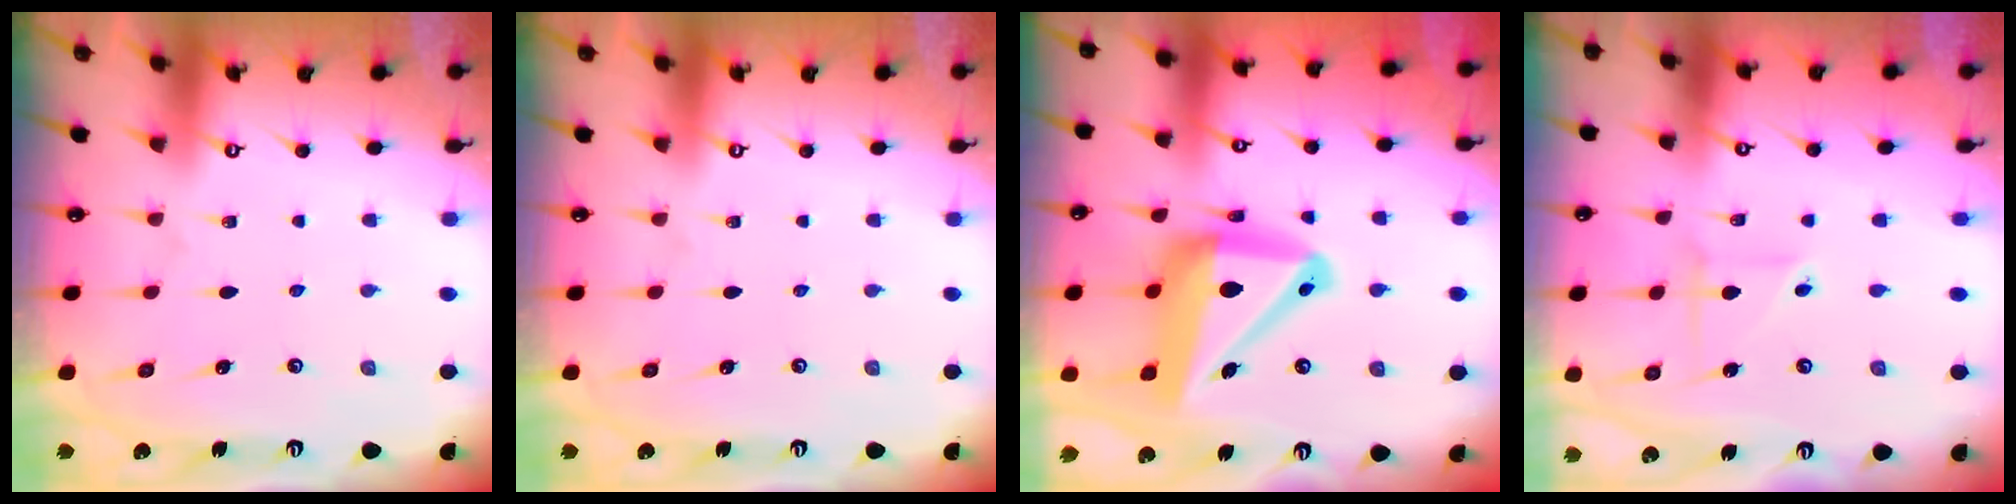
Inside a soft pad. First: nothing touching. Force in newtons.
{"total": 0.0}
{"total": 18.6, "press": 18.4, "slide": 2.9}
{"total": 2.7, "press": 2.7, "slide": 0.3}